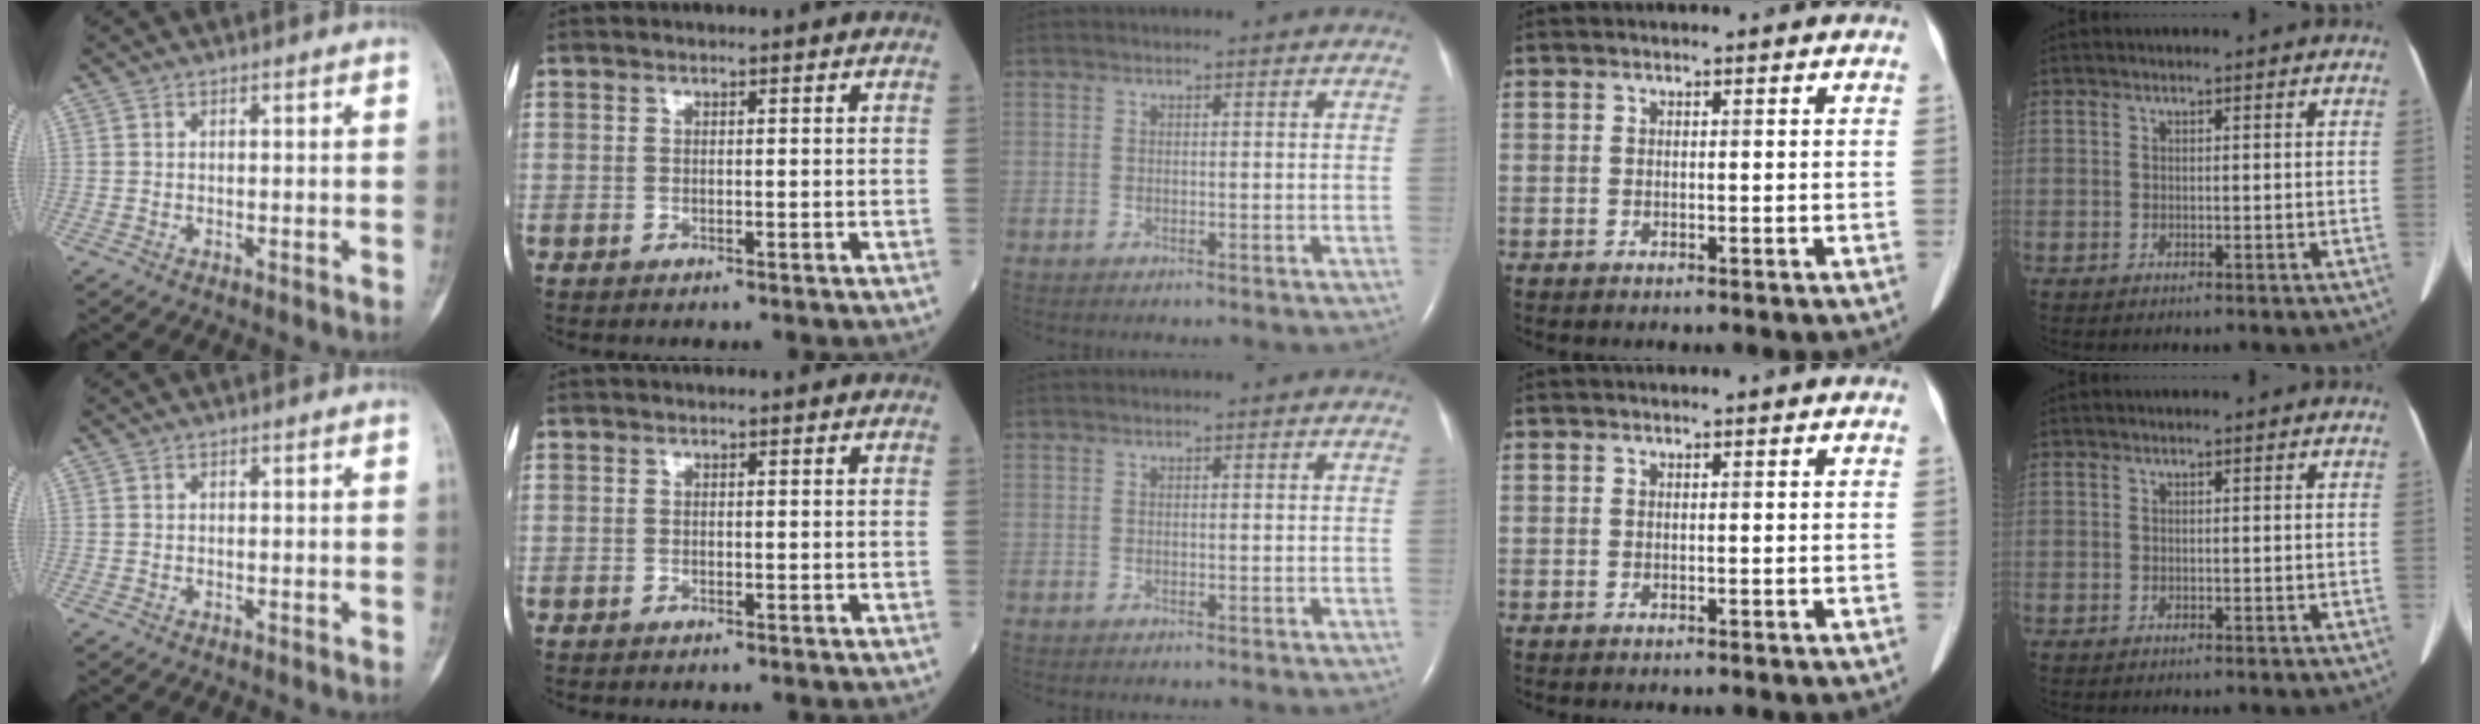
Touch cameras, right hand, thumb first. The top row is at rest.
{}